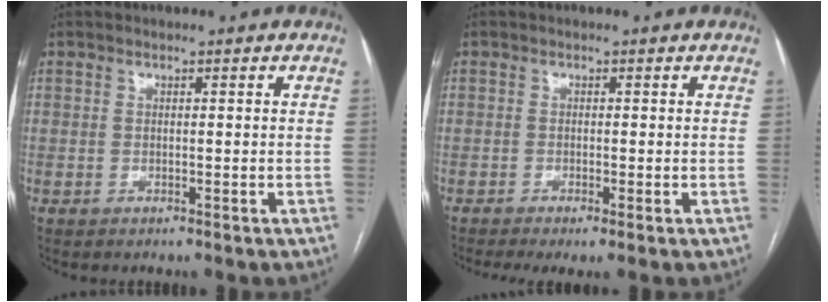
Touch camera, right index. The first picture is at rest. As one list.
[{"total": 3.5, "force": [-2.1, 0.5, 2.7], "torque": [-0.044, -0.011, -0.035]}]